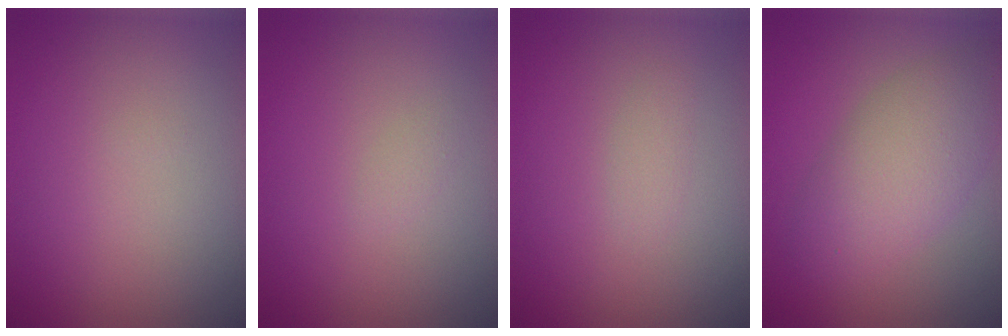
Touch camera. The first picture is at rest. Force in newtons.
{"total": 0.6, "press": 0.6, "slide": 0.0}
{"total": 0.8, "press": 0.8, "slide": 0.1}
{"total": 5.3, "press": 5.3, "slide": 0.3}